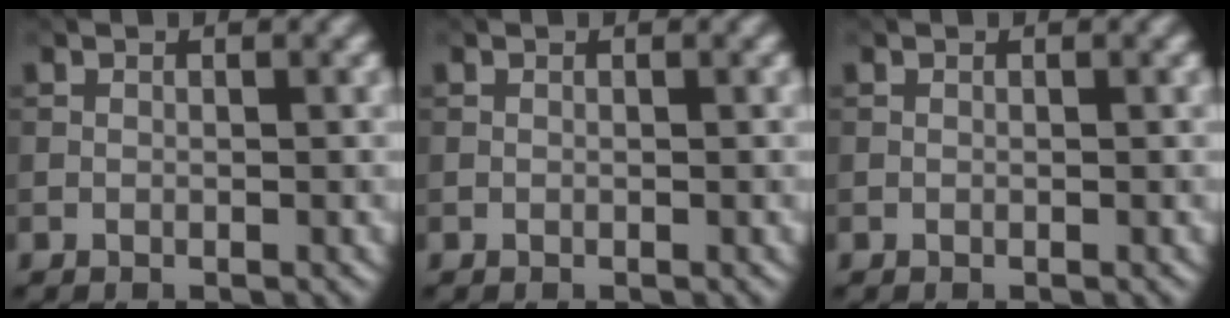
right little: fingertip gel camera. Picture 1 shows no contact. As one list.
[{"total": 0.0}, {"total": 0.0}]